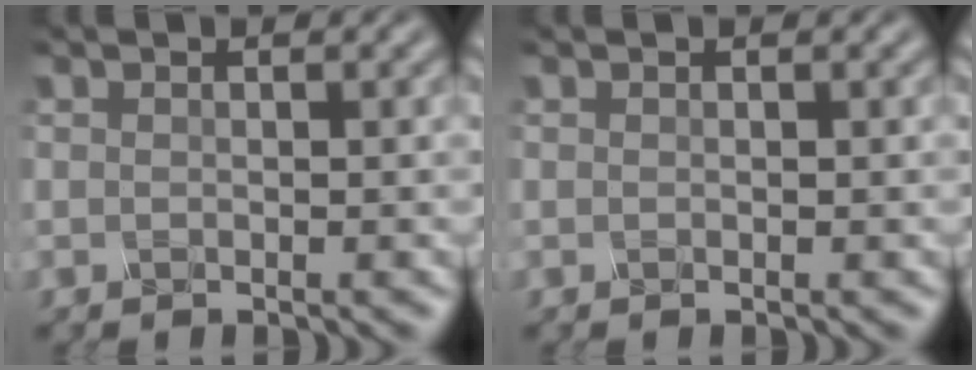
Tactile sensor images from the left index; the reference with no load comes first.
{"total": 0.0}